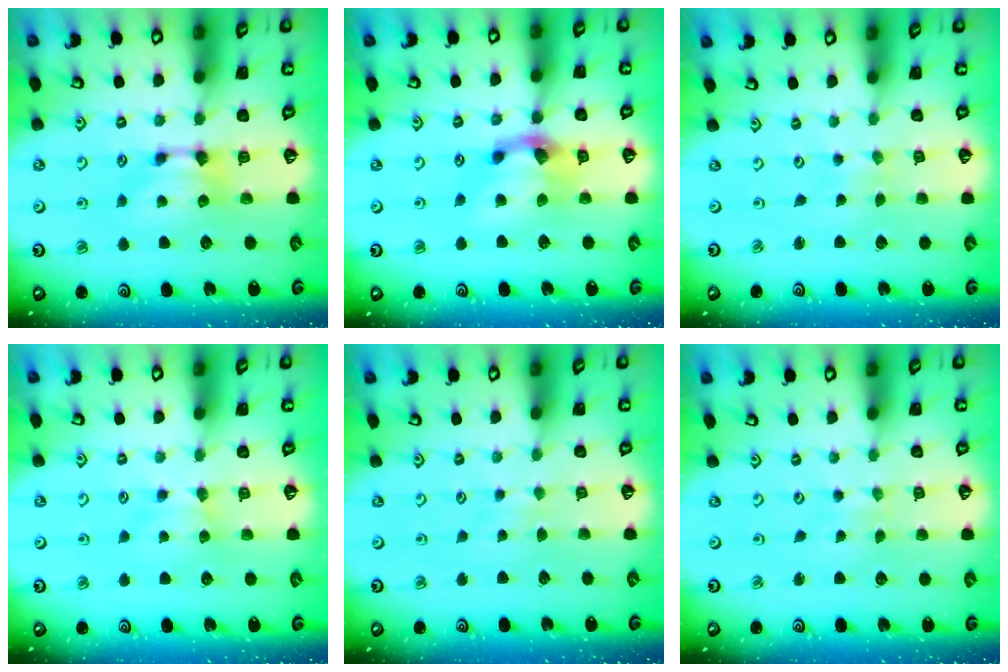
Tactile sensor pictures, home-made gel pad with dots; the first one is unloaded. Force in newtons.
{"total": 3.1, "press": 2.6, "slide": 1.8}
{"total": 5.2, "press": 5.1, "slide": 0.2}
{"total": 1.8, "press": 1.8, "slide": 0.4}
{"total": 3.7, "press": 3.6, "slide": 0.5}
{"total": 5.0, "press": 5.0, "slide": 0.1}